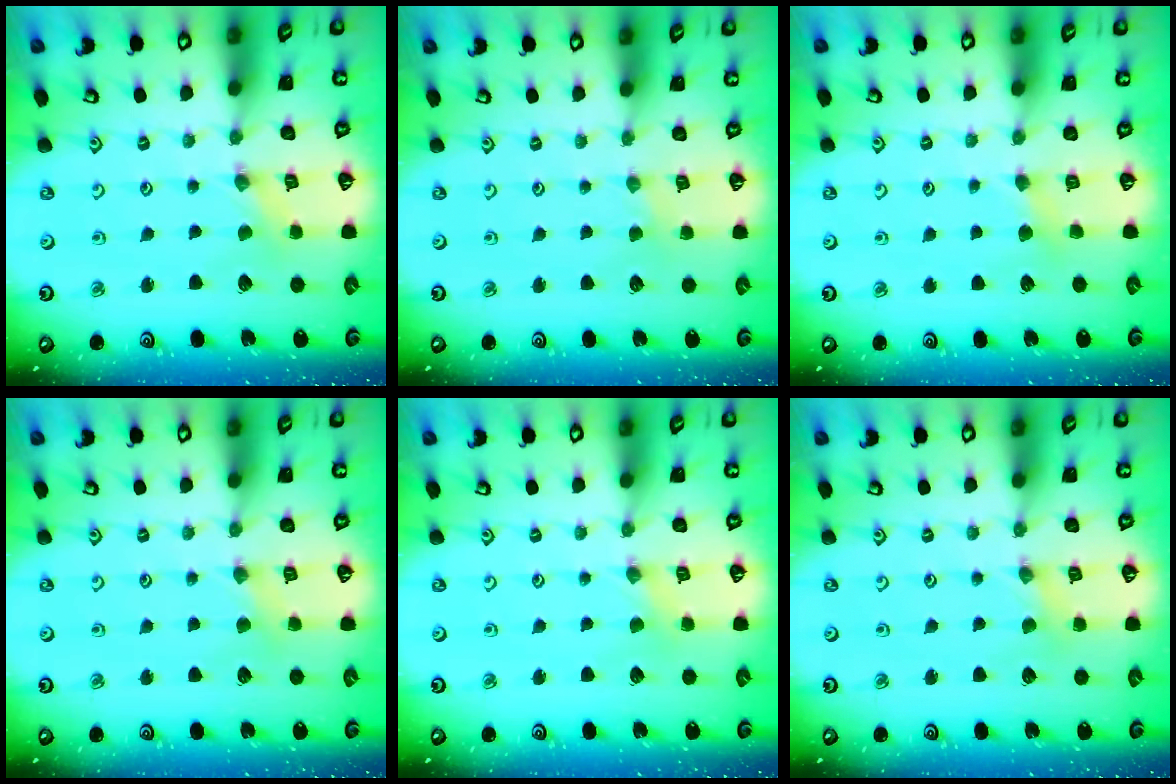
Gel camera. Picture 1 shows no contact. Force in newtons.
{"total": 0.9, "press": 0.9, "slide": 0.2}
{"total": 3.0, "press": 3.0, "slide": 0.4}
{"total": 2.2, "press": 2.1, "slide": 0.4}
{"total": 1.1, "press": 1.1, "slide": 0.3}
{"total": 2.3, "press": 2.3, "slide": 0.3}